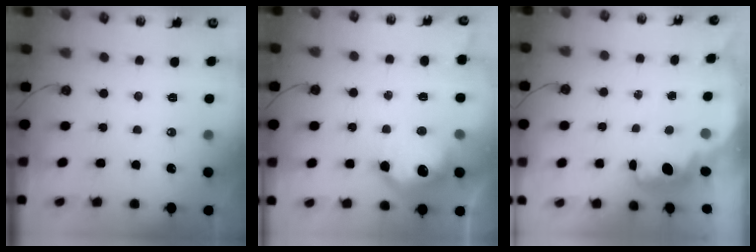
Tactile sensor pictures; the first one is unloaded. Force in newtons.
{"total": 12.9, "press": 12.9, "slide": 0.7}
{"total": 2.4, "press": 2.4, "slide": 0.6}